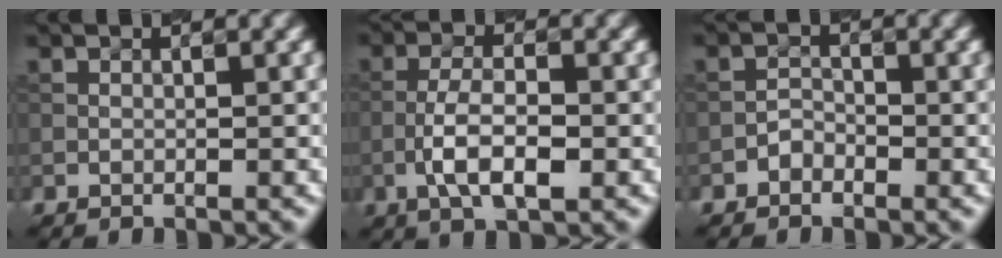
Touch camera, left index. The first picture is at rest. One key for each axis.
{"total": 4.6, "fx": -1.6, "fy": 1.6, "fz": 4.0, "tx": -0.075, "ty": 0.001, "tz": -0.033}
{"total": 1.2, "fx": -0.9, "fy": 0.8, "fz": 0.4, "tx": -0.004, "ty": 0.006, "tz": -0.018}